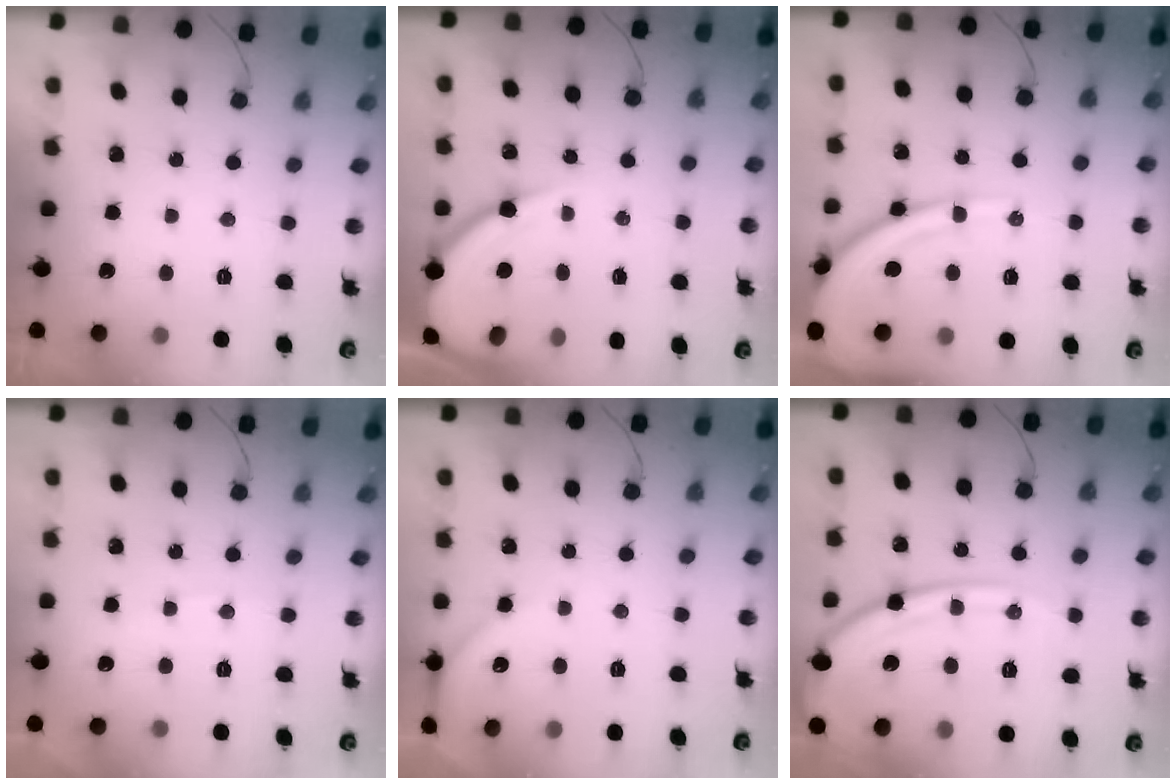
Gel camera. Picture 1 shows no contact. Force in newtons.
{"total": 12.3, "press": 12.2, "slide": 1.3}
{"total": 14.6, "press": 14.5, "slide": 1.3}
{"total": 2.1, "press": 2.0, "slide": 0.3}
{"total": 4.3, "press": 4.3, "slide": 0.6}
{"total": 16.9, "press": 16.8, "slide": 1.8}